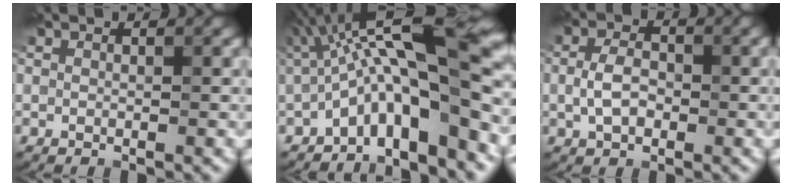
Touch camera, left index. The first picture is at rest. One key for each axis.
{"total": 12.6, "fx": -1.0, "fy": 3.2, "fz": 12.1, "tx": -0.182, "ty": 0.032, "tz": -0.023}
{"total": 3.1, "fx": -0.4, "fy": 2.1, "fz": 2.3, "tx": -0.051, "ty": 0.002, "tz": -0.010}